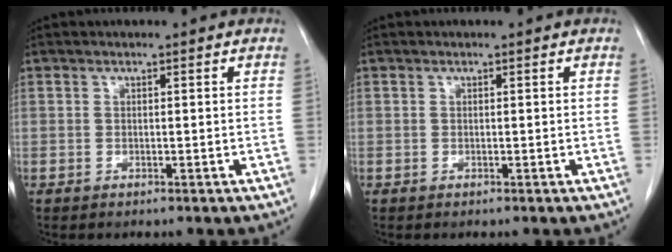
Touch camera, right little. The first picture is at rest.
{"total": 0.0}